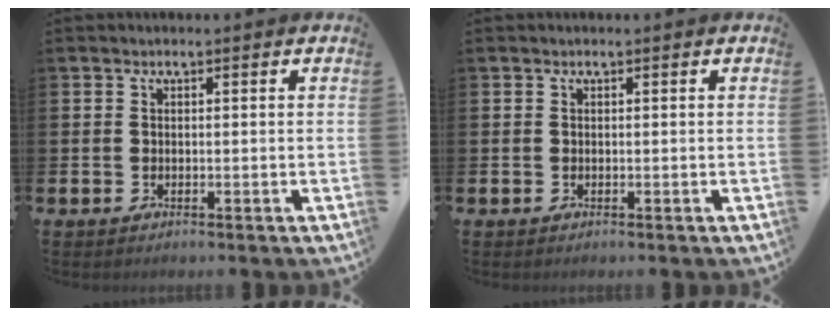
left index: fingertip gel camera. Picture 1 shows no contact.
{"total": 0.0}